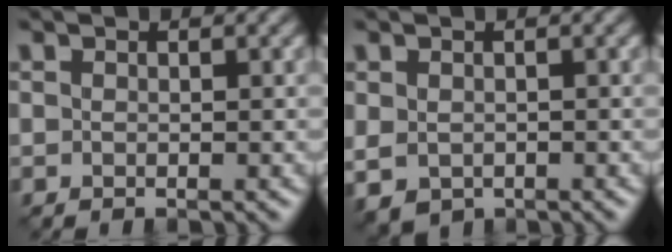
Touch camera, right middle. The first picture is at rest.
{"total": 2.0, "force": [-0.6, 1.5, 1.1], "torque": [-0.028, -0.008, -0.008]}